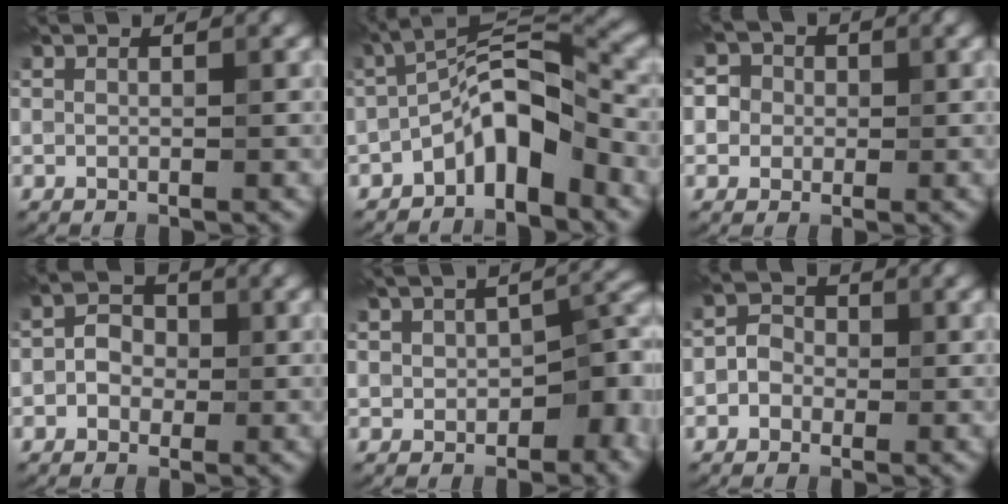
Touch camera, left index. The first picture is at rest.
{"total": 6.1, "force": [-3.4, 1.9, 4.6], "torque": [-0.075, 0.024, -0.067]}
{"total": 4.1, "force": [0.9, 3.8, 1.3], "torque": [-0.001, 0.027, -0.014]}
{"total": 2.1, "force": [-0.4, 1.8, 1.1], "torque": [-0.016, 0.011, -0.011]}
{"total": 7.3, "force": [-1.0, 4.4, 5.7], "torque": [-0.066, 0.000, -0.017]}
{"total": 1.9, "force": [-0.6, 1.6, 0.7], "torque": [-0.009, 0.011, -0.017]}